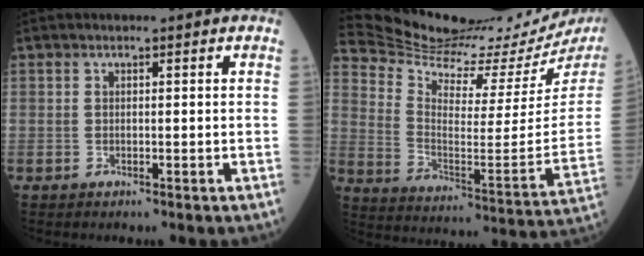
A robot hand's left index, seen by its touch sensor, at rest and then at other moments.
{"total": 26.4, "force": [24.1, 0.8, 10.8], "torque": [-0.184, -0.101, 0.346]}